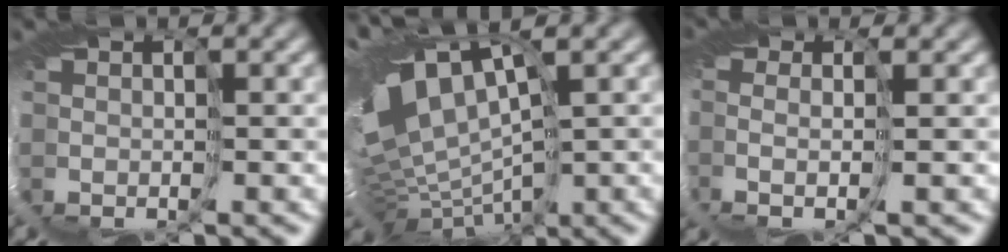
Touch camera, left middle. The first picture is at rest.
{"total": 10.1, "force": [2.0, 5.3, 8.3], "torque": [-0.167, -0.005, 0.075]}
{"total": 1.6, "force": [-0.3, -0.3, 1.6], "torque": [-0.069, -0.013, 0.001]}